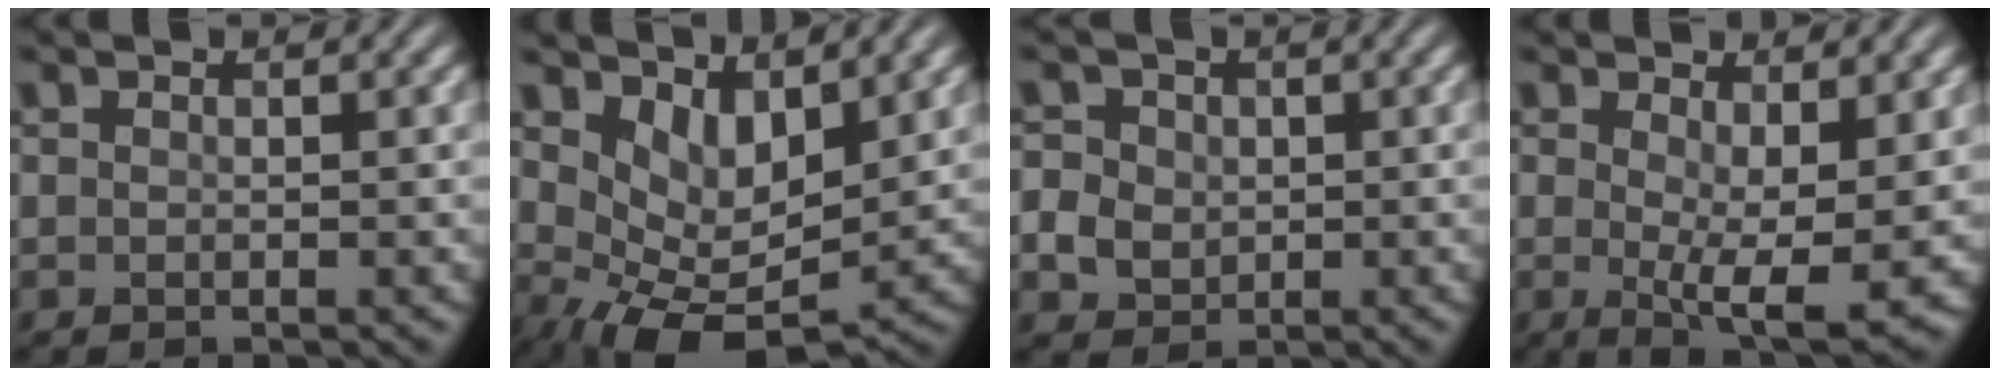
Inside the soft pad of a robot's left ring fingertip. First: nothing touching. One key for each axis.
{"total": 5.6, "fx": 1.5, "fy": 3.2, "fz": 4.4, "tx": -0.079, "ty": -0.022, "tz": 0.036}
{"total": 4.0, "fx": -0.1, "fy": 3.6, "fz": 1.6, "tx": -0.020, "ty": 0.014, "tz": -0.015}
{"total": 6.4, "fx": 0.2, "fy": 1.9, "fz": 6.1, "tx": -0.100, "ty": -0.021, "tz": 0.010}